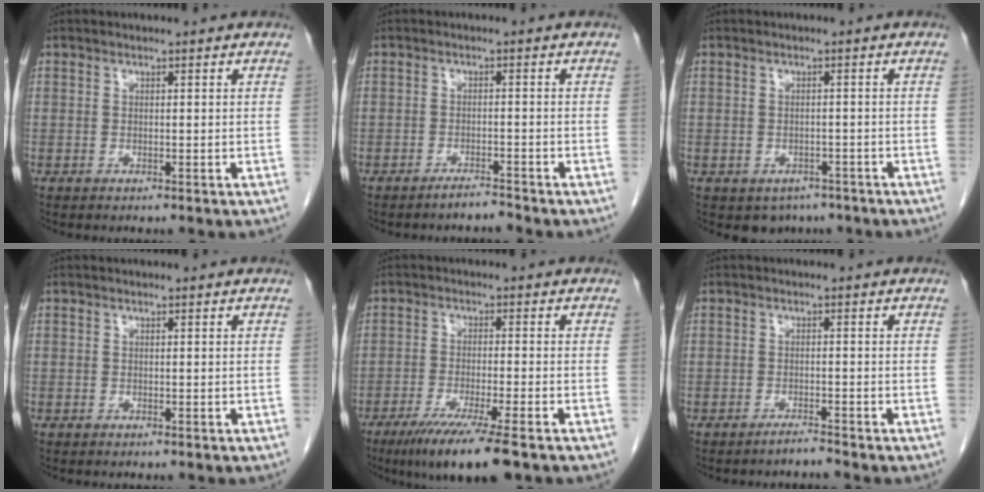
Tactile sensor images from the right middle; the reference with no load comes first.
{"total": 1.8, "force": [-1.8, -0.2, 0.3], "torque": [-0.002, -0.004, -0.030]}
{"total": 3.5, "force": [-2.4, 2.4, 0.9], "torque": [-0.008, 0.005, -0.027]}
{"total": 0.0}
{"total": 9.8, "force": [-6.7, 0.0, 7.1], "torque": [-0.117, -0.026, -0.108]}
{"total": 1.5, "force": [-1.5, -0.3, 0.1], "torque": [0.000, -0.003, -0.023]}